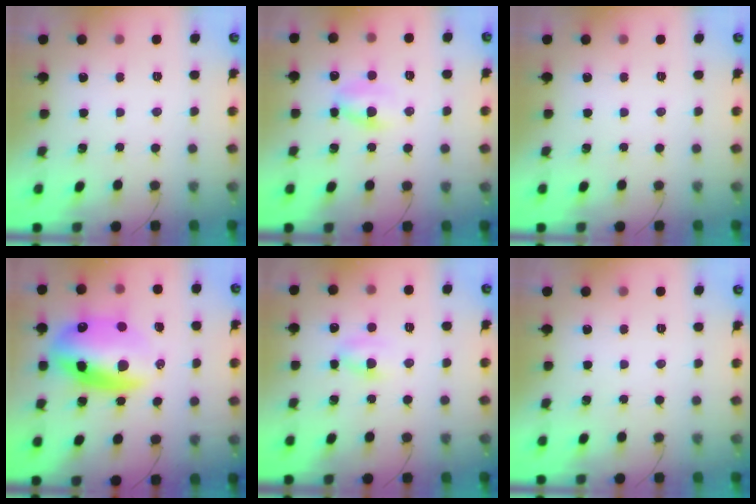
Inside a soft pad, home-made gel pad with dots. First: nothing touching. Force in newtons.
{"total": 4.9, "press": 4.8, "slide": 1.2}
{"total": 0.0}
{"total": 17.6, "press": 17.0, "slide": 4.3}
{"total": 4.3, "press": 4.0, "slide": 1.5}
{"total": 0.0}